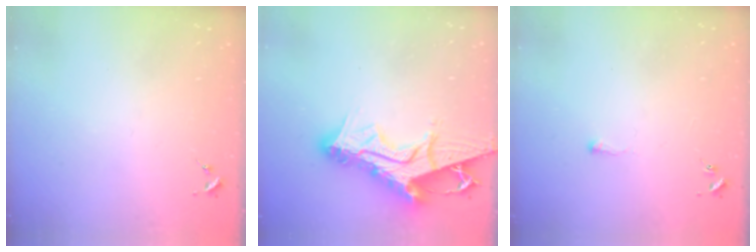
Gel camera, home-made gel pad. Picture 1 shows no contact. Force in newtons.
{"total": 19.7, "press": 19.6, "slide": 1.6}
{"total": 1.9, "press": 1.8, "slide": 0.3}